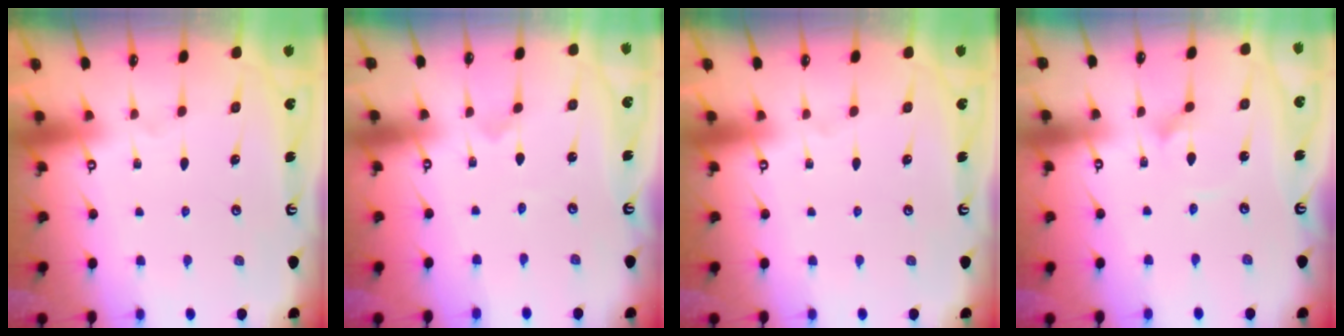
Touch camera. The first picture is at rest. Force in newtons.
{"total": 0.0}
{"total": 0.0}
{"total": 1.8, "press": 1.8, "slide": 0.0}